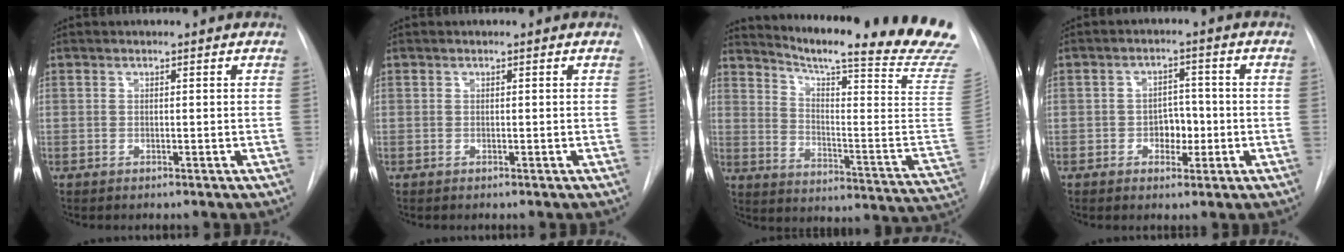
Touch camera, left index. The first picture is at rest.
{"total": 0.0}
{"total": 28.1, "force": [24.5, -0.7, 13.8], "torque": [-0.193, -0.143, 0.304]}
{"total": 4.2, "force": [-1.6, 2.7, 2.7], "torque": [-0.033, 0.003, -0.021]}